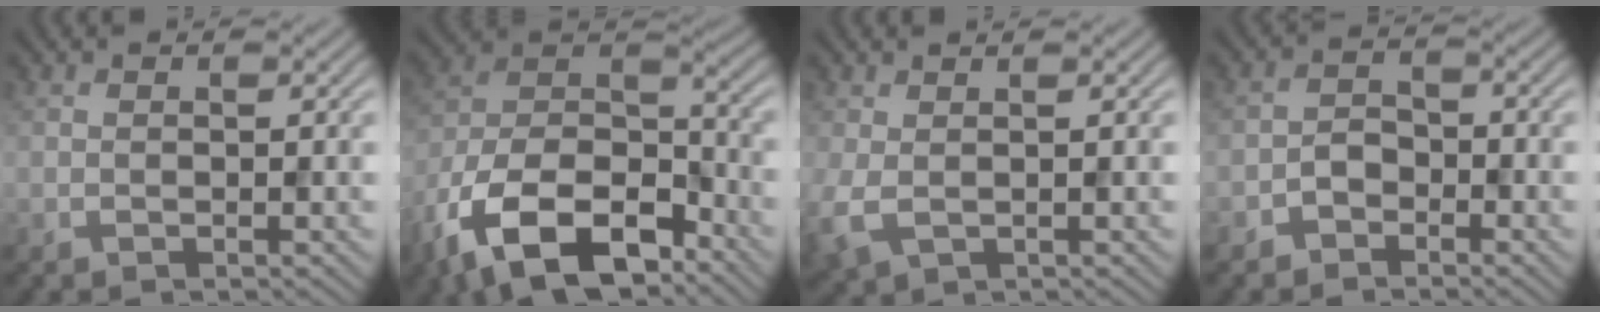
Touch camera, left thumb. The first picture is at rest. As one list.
[{"total": 17.6, "force": [-11.1, 9.0, 10.2], "torque": [-0.233, -0.037, -0.207]}, {"total": 3.1, "force": [0.0, 2.0, 2.4], "torque": [-0.075, -0.008, -0.001]}, {"total": 2.7, "force": [-1.8, 1.7, 1.1], "torque": [-0.019, 0.009, -0.045]}]